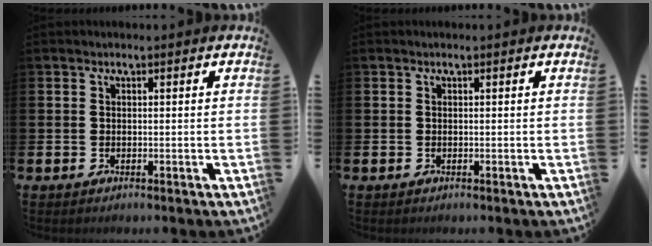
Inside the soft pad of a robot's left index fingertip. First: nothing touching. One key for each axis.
{"total": 0.0}